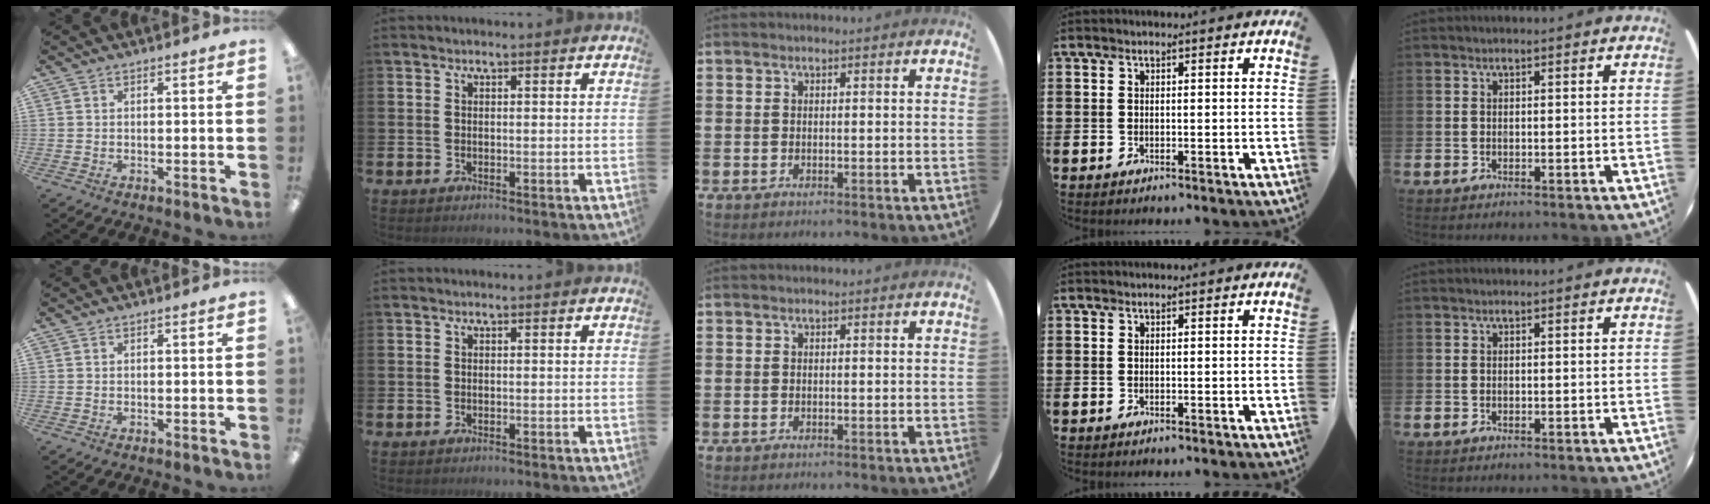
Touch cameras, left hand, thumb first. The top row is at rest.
{}